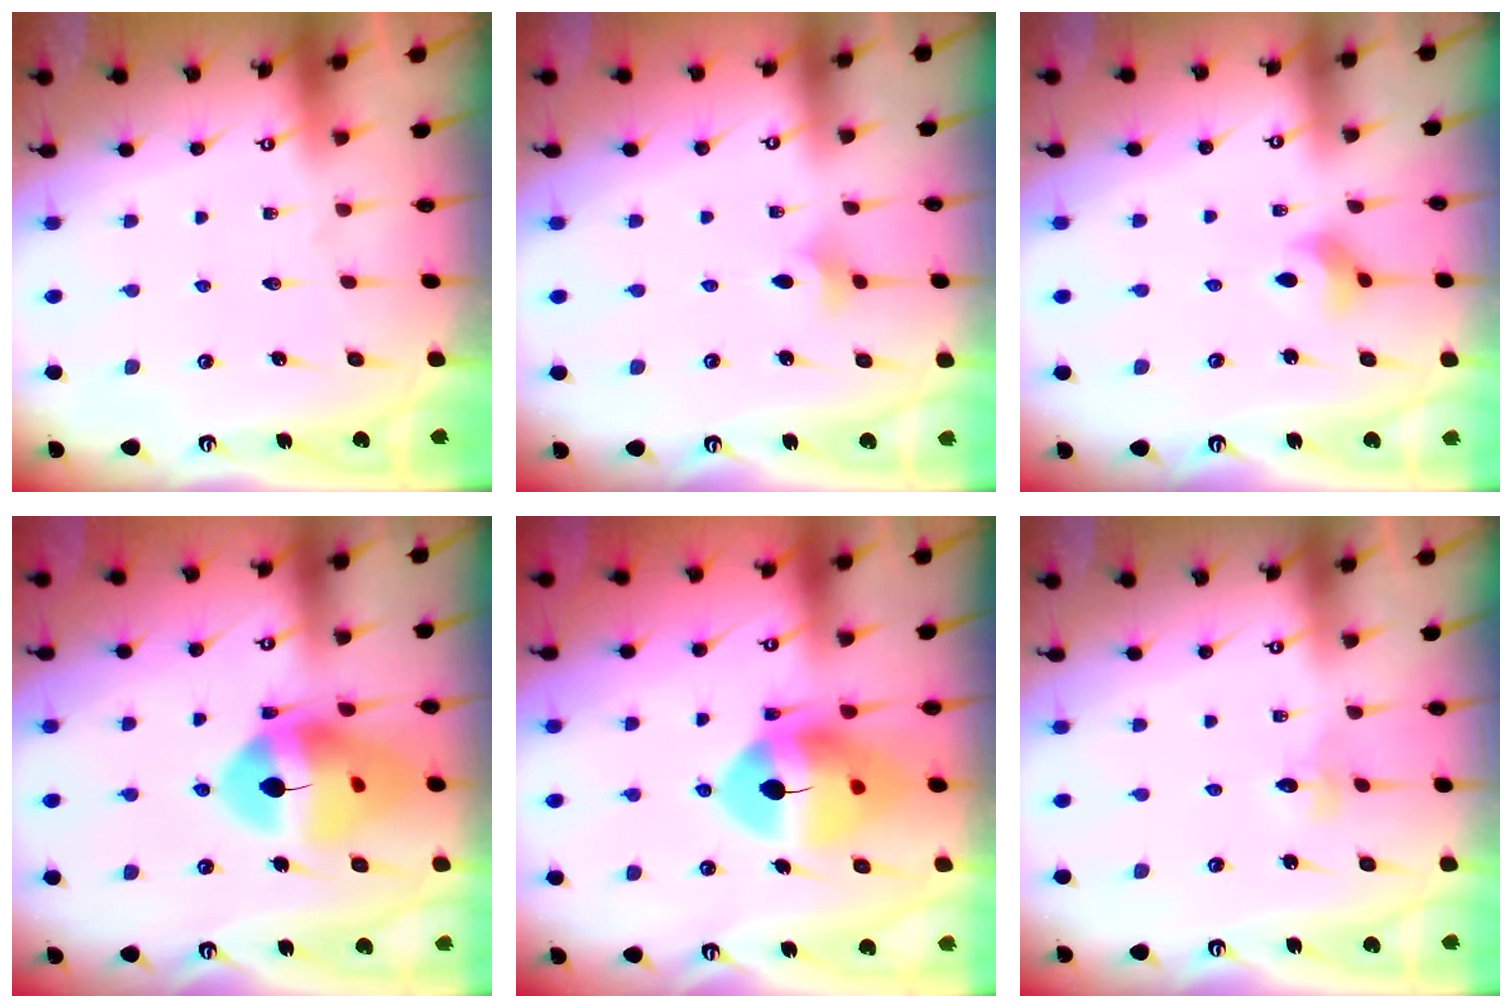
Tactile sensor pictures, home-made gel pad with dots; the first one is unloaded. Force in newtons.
{"total": 3.6, "press": 3.5, "slide": 0.8}
{"total": 3.6, "press": 3.6, "slide": 0.6}
{"total": 16.2, "press": 16.1, "slide": 1.8}
{"total": 14.6, "press": 14.4, "slide": 1.8}
{"total": 2.3, "press": 2.3, "slide": 0.2}